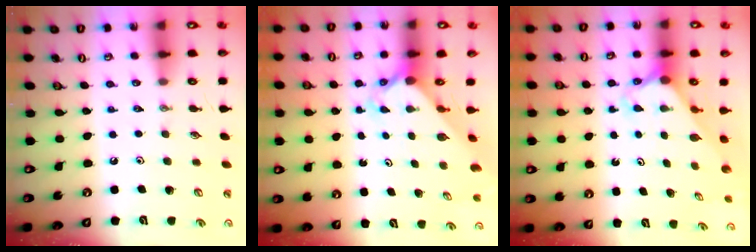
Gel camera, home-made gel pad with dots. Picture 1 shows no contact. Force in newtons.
{"total": 2.6, "press": 2.6, "slide": 0.2}
{"total": 2.4, "press": 2.4, "slide": 0.2}